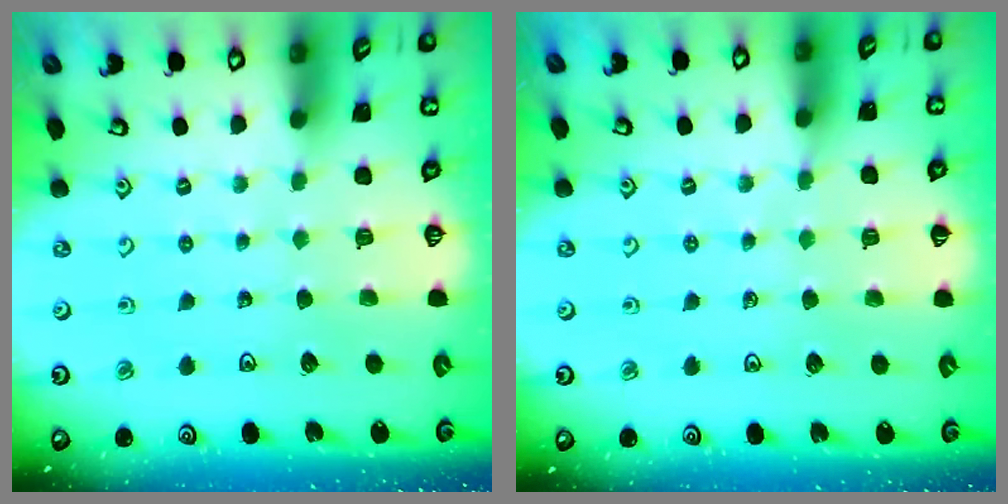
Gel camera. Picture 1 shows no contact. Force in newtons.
{"total": 3.3, "press": 3.3, "slide": 0.4}